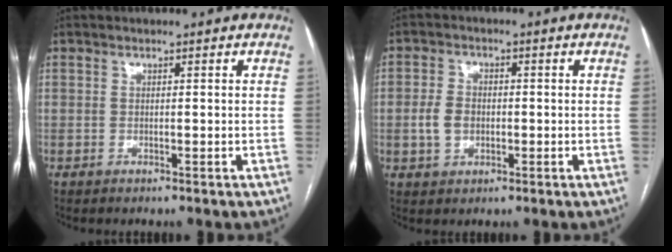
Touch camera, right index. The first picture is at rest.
{"total": 4.5, "force": [-0.5, 3.3, 2.9], "torque": [-0.063, 0.012, -0.006]}